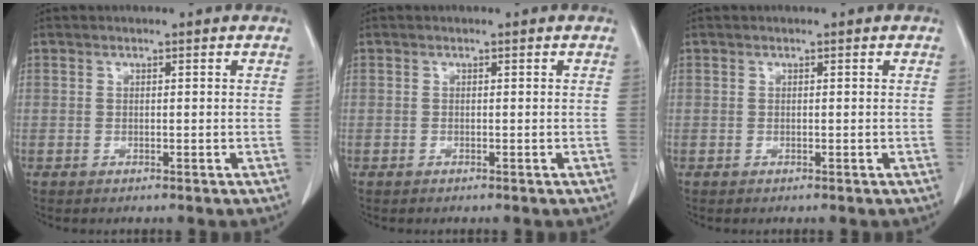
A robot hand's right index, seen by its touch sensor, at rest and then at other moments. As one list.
[{"total": 0.0}, {"total": 0.0}]